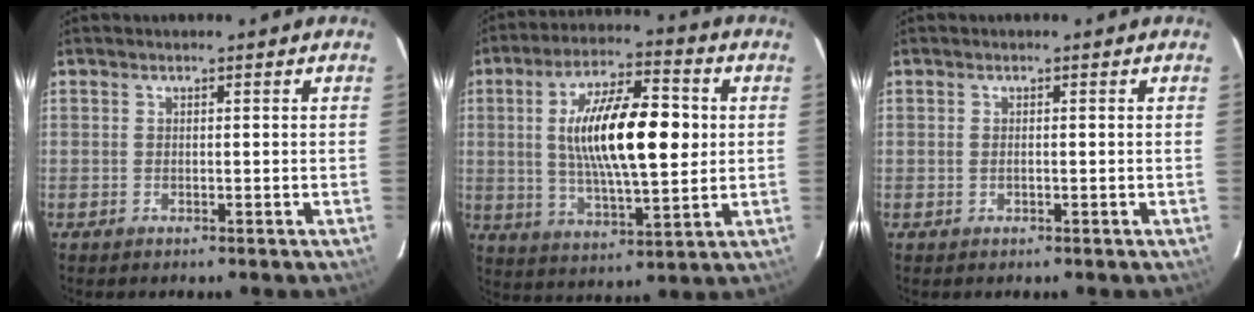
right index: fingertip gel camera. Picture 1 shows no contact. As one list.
[{"total": 17.7, "force": [2.0, 5.7, 16.6], "torque": [-0.289, 0.013, 0.038]}, {"total": 0.0}]